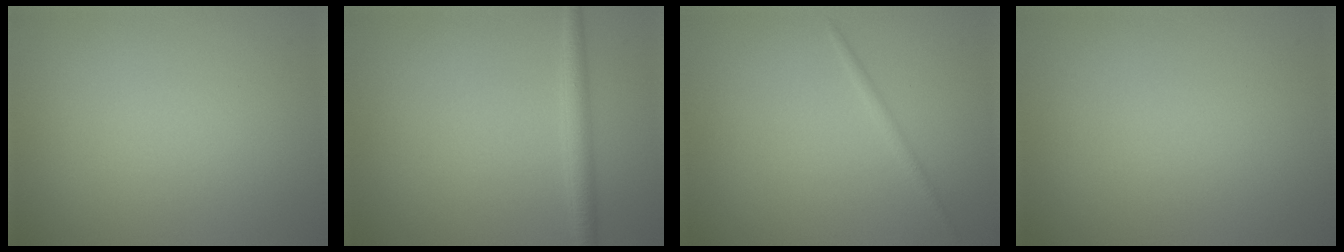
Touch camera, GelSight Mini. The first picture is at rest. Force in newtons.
{"total": 2.1, "press": 2.1, "slide": 0.0}
{"total": 0.9, "press": 0.9, "slide": 0.0}
{"total": 0.0}